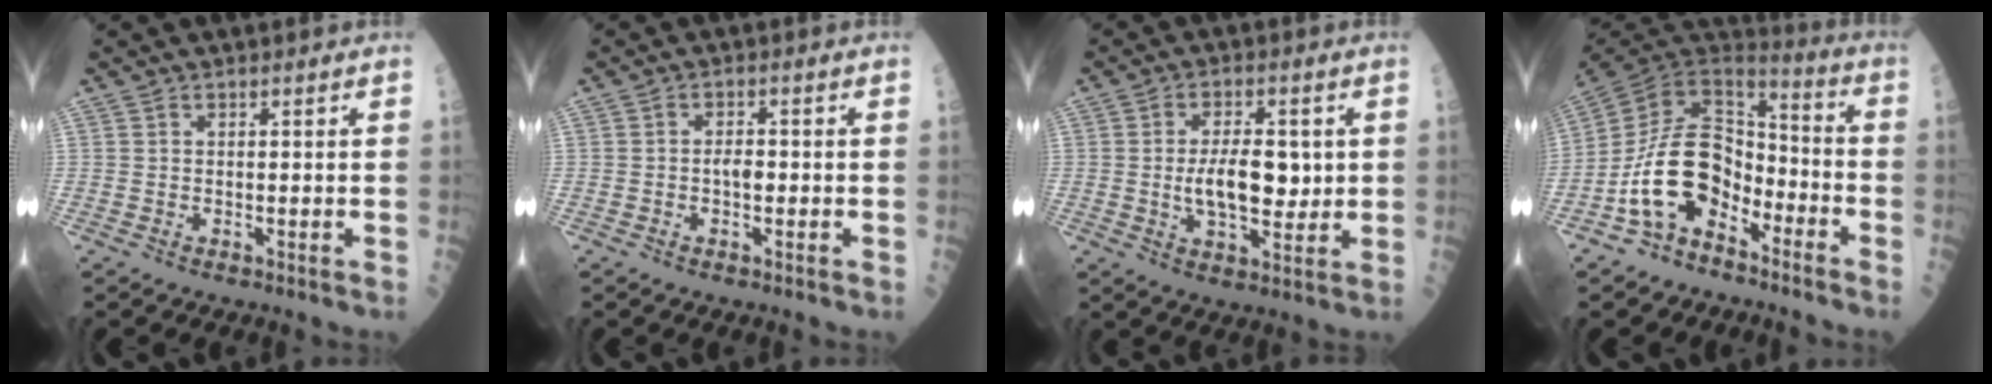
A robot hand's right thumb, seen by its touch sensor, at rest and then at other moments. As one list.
[{"total": 2.4, "force": [-0.5, 1.2, 2.1], "torque": [-0.026, 0.005, -0.010]}, {"total": 9.9, "force": [0.3, 4.8, 8.7], "torque": [-0.130, -0.008, 0.010]}, {"total": 17.2, "force": [-7.3, 10.9, 11.1], "torque": [-0.171, 0.084, -0.136]}]